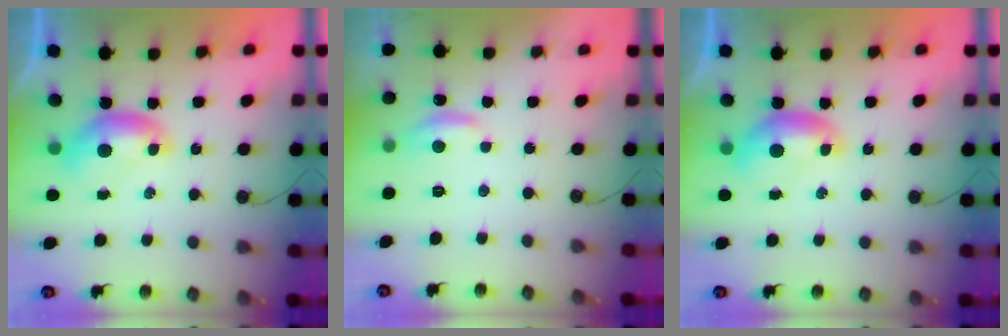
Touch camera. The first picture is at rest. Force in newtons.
{"total": 1.6, "press": 1.5, "slide": 0.5}
{"total": 0.0}